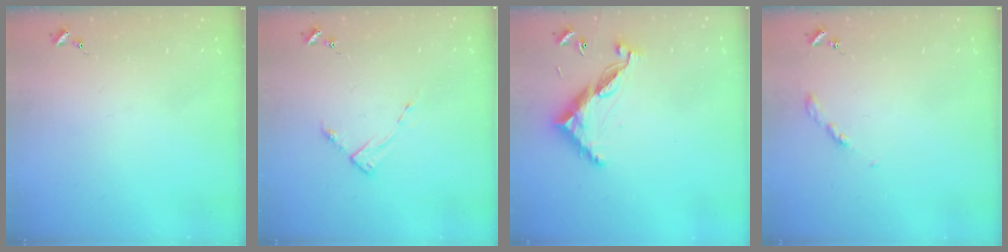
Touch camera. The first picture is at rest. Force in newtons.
{"total": 2.8, "press": 2.8, "slide": 0.4}
{"total": 10.4, "press": 10.4, "slide": 0.4}
{"total": 2.7, "press": 2.6, "slide": 0.3}